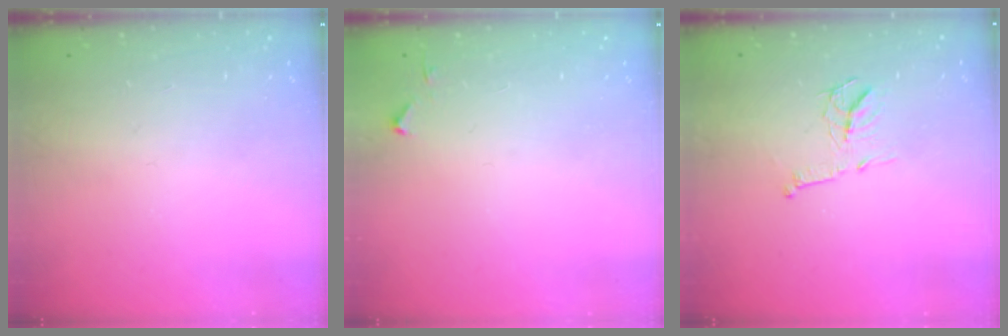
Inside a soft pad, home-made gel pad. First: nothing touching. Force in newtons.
{"total": 3.7, "press": 3.7, "slide": 0.6}
{"total": 9.7, "press": 9.7, "slide": 0.3}